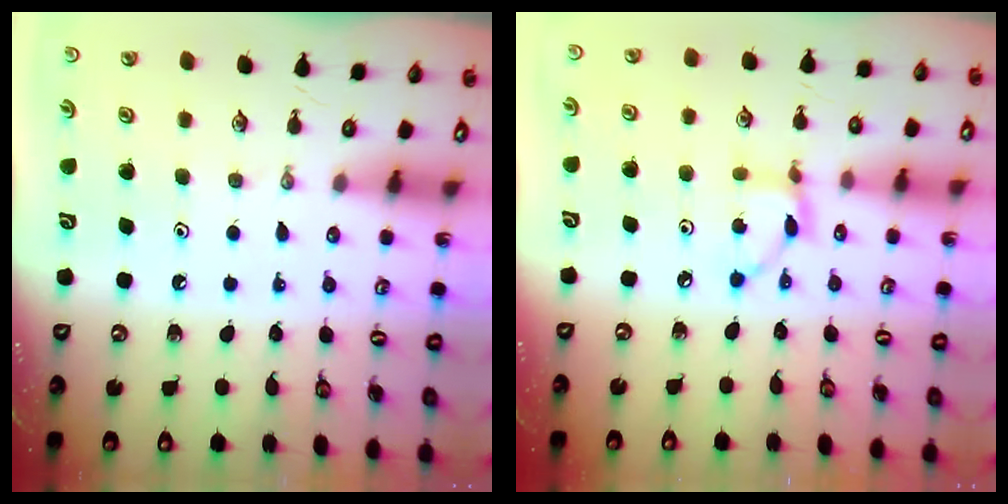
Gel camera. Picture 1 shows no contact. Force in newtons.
{"total": 5.2, "press": 5.2, "slide": 0.3}